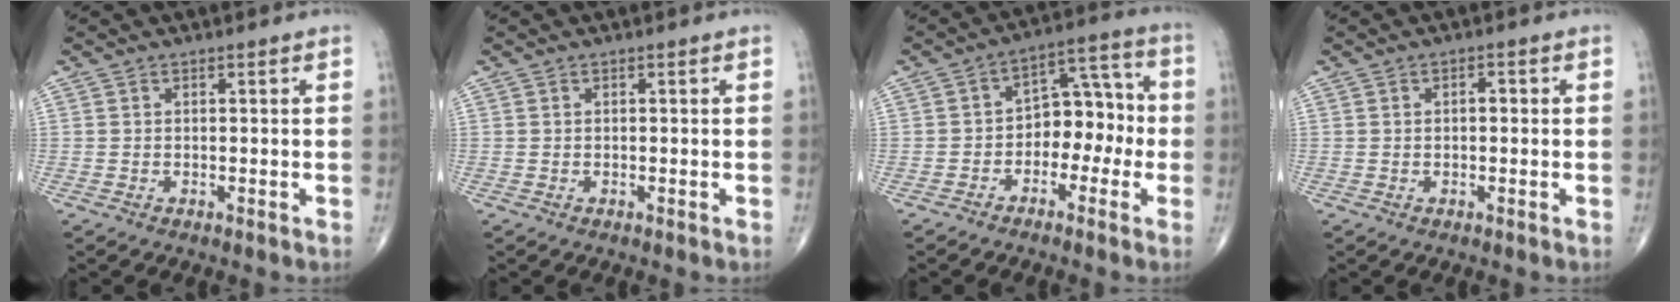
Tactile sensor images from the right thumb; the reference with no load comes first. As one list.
[{"total": 0.0}, {"total": 9.8, "force": [-2.1, 6.5, 7.0], "torque": [-0.060, 0.049, -0.045]}, {"total": 1.4, "force": [0.1, 0.8, 1.1], "torque": [-0.010, 0.005, -0.002]}]